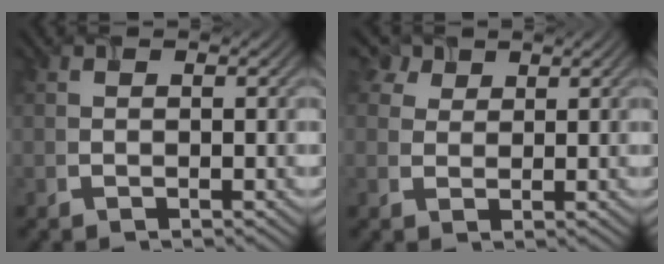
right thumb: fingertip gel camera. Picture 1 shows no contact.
{"total": 2.9, "force": [1.9, 1.9, 1.1], "torque": [-0.027, 0.012, 0.044]}